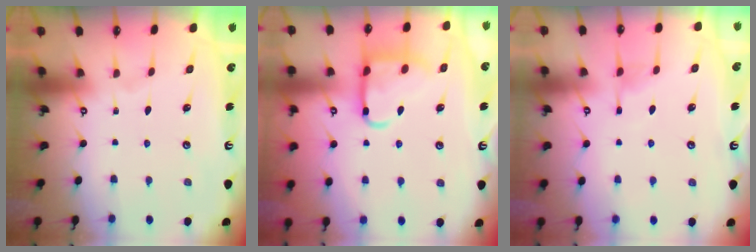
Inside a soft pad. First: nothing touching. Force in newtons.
{"total": 13.4, "press": 13.3, "slide": 1.5}
{"total": 6.0, "press": 6.0, "slide": 0.6}